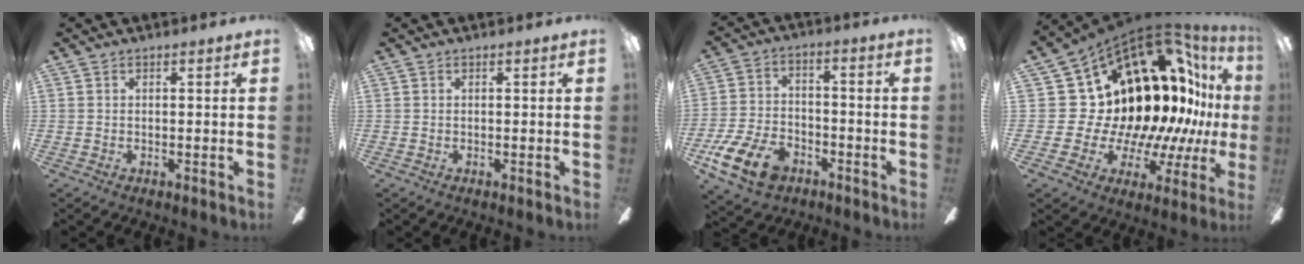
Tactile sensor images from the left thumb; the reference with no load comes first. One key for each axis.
{"total": 0.0}
{"total": 13.4, "fx": -7.8, "fy": 7.8, "fz": 7.5, "tx": -0.159, "ty": 0.048, "tz": -0.141}
{"total": 21.7, "fx": 6.9, "fy": 15.7, "fz": 13.2, "tx": -0.194, "ty": -0.108, "tz": 0.175}